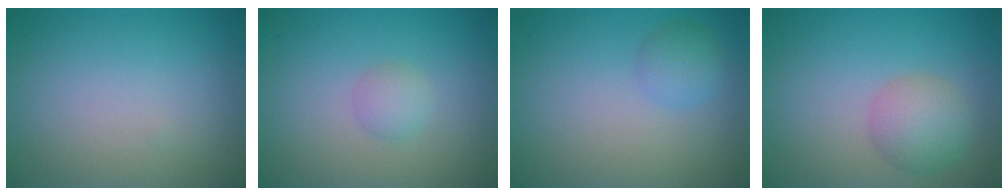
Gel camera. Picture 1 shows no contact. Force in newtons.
{"total": 1.5, "press": 1.5, "slide": 0.1}
{"total": 1.8, "press": 1.8, "slide": 0.0}
{"total": 3.4, "press": 3.4, "slide": 0.1}